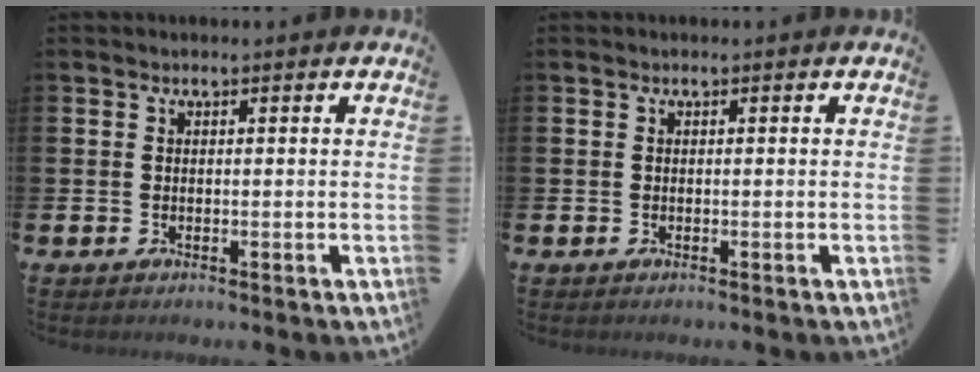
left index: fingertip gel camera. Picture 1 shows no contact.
{"total": 0.0}